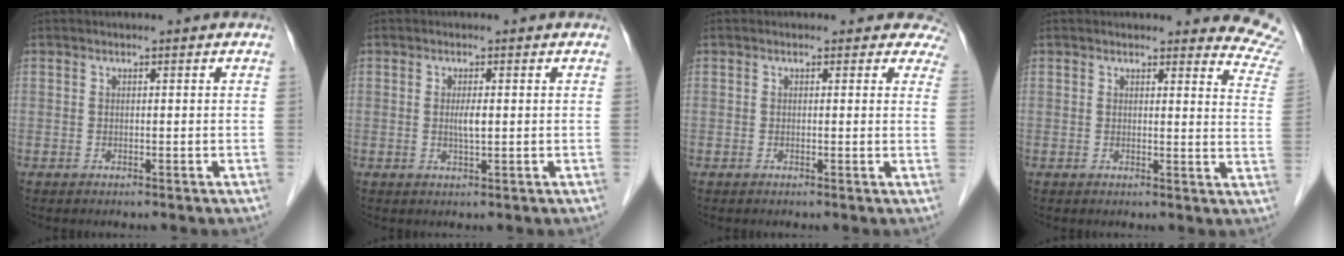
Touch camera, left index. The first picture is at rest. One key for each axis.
{"total": 2.0, "fx": 0.1, "fy": 0.3, "fz": 2.0, "tx": -0.041, "ty": -0.001, "tz": 0.002}
{"total": 4.2, "fx": 3.6, "fy": 2.3, "fz": 0.0, "tx": 0.034, "ty": -0.011, "tz": 0.005}
{"total": 9.7, "fx": 9.7, "fy": 1.1, "fz": 0.3, "tx": 0.038, "ty": -0.080, "tz": 0.059}